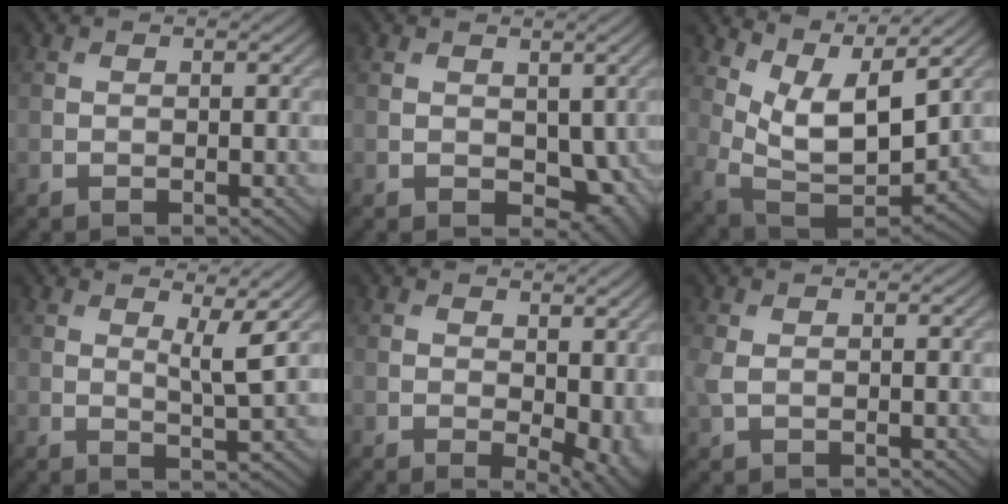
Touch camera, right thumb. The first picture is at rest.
{"total": 4.8, "force": [0.1, 3.4, 3.4], "torque": [-0.055, -0.018, 0.011]}
{"total": 11.5, "force": [5.7, 5.3, 8.5], "torque": [-0.188, 0.003, 0.109]}
{"total": 3.7, "force": [1.9, 0.4, 3.2], "torque": [-0.063, -0.004, 0.033]}
{"total": 6.6, "force": [0.2, 3.9, 5.3], "torque": [-0.065, -0.014, 0.012]}
{"total": 1.7, "force": [0.3, 1.0, 1.4], "torque": [-0.045, 0.001, 0.006]}